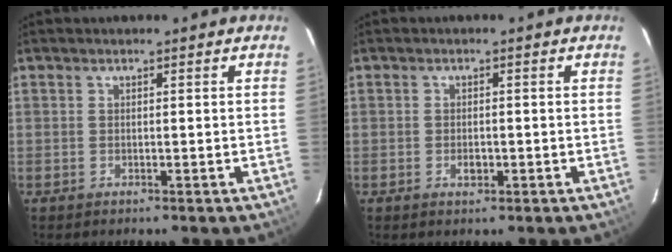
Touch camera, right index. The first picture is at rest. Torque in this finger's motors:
{"motor_torque": [-0.03, 0.00, 0.04, 0.01]}